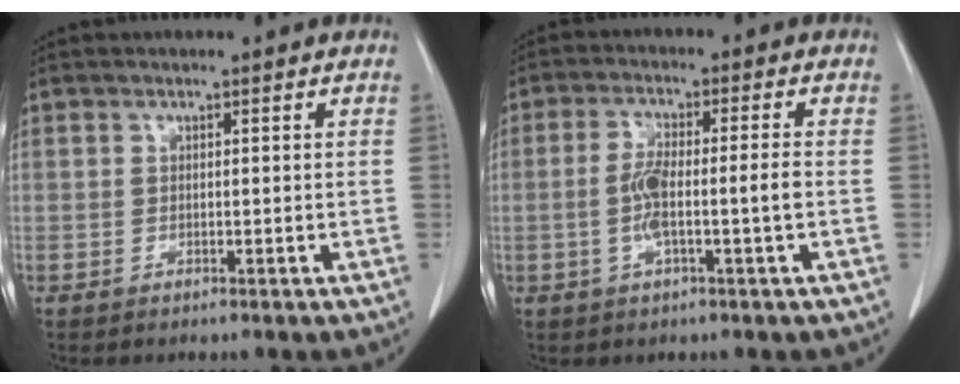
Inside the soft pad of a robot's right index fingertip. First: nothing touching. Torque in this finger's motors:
{"motor_torque": [0.34, -0.05, 0.19, 0.12]}